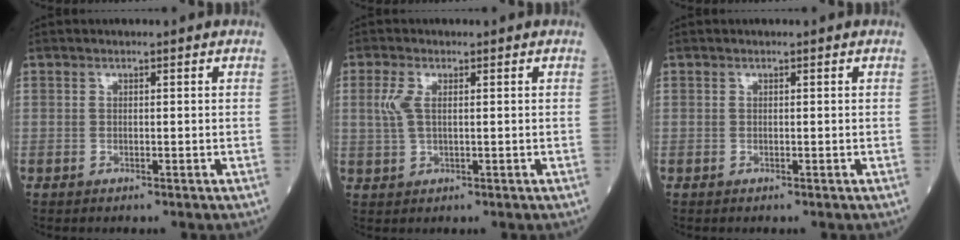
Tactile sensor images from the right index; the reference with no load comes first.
{"total": 3.2, "force": [0.7, 1.3, 2.8], "torque": [-0.077, 0.006, 0.017]}
{"total": 0.0}